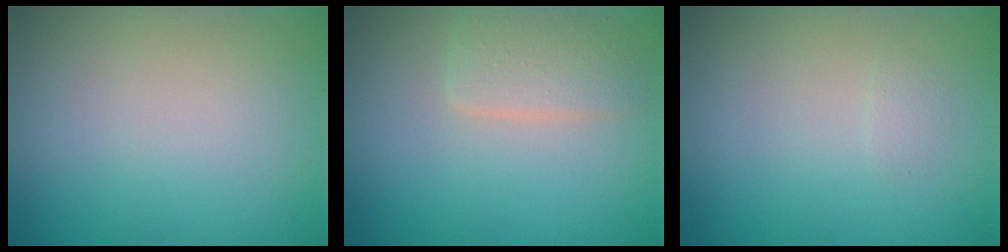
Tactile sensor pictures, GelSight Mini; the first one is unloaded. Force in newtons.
{"total": 2.6, "press": 2.6, "slide": 0.1}
{"total": 0.5, "press": 0.5, "slide": 0.1}